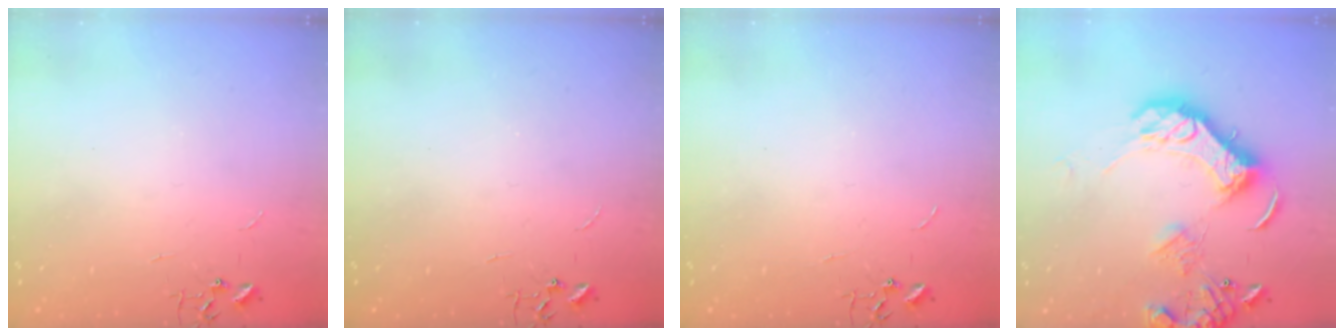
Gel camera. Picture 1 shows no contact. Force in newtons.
{"total": 0.0}
{"total": 0.0}
{"total": 18.3, "press": 18.2, "slide": 2.0}